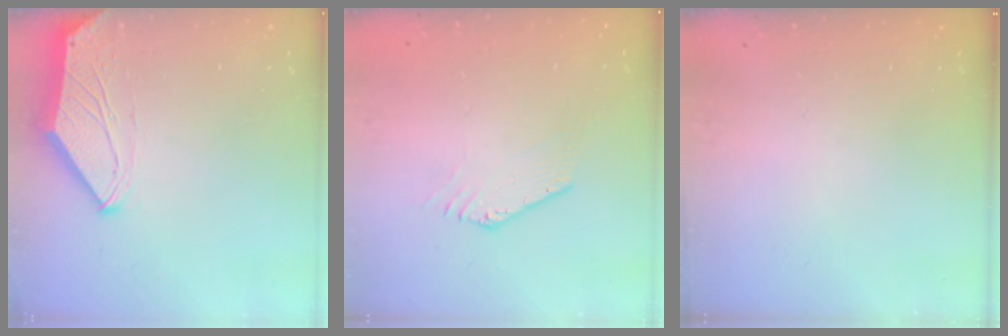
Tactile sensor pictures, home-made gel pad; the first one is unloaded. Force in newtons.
{"total": 1.3, "press": 1.2, "slide": 0.3}
{"total": 0.0}